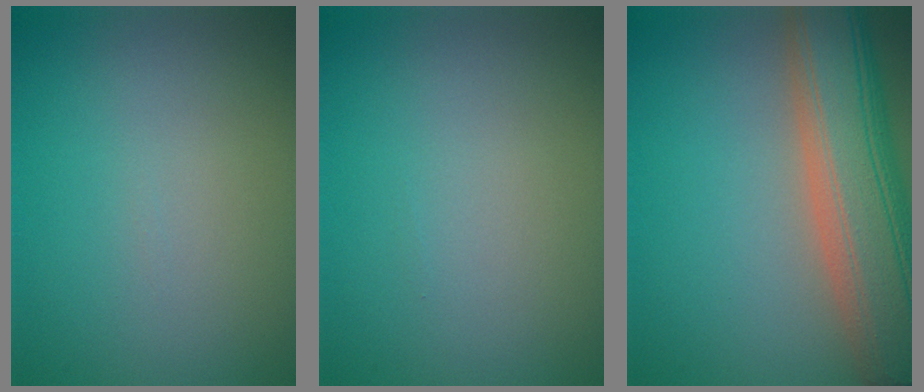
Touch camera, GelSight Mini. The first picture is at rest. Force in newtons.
{"total": 0.0}
{"total": 10.5, "press": 10.4, "slide": 0.8}